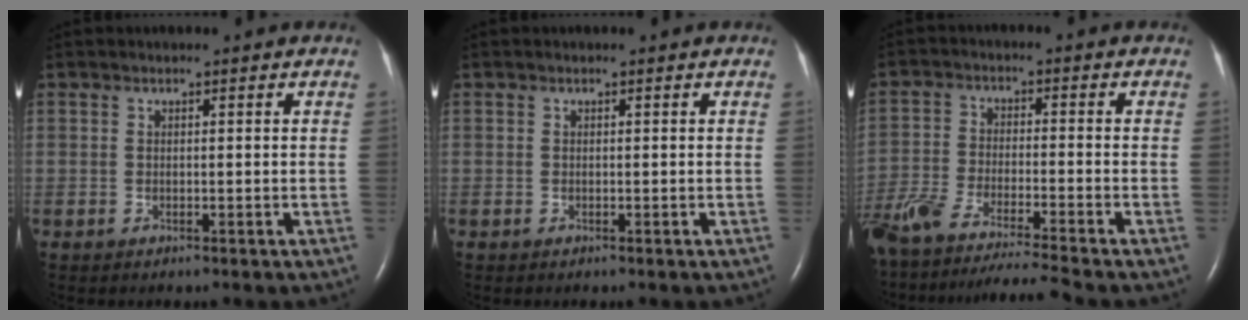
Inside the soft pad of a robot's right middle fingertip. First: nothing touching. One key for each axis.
{"total": 0.0}
{"total": 15.7, "fx": -14.0, "fy": -1.5, "fz": 7.0, "tx": -0.128, "ty": -0.030, "tz": -0.238}